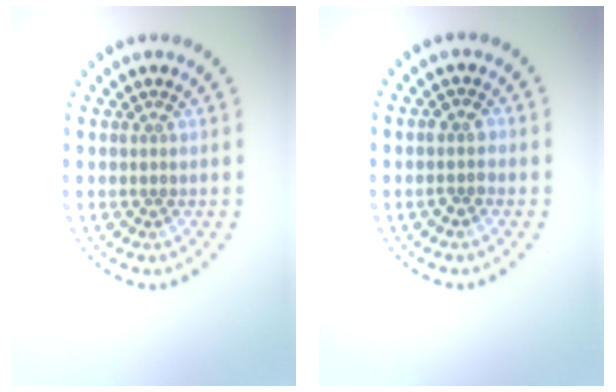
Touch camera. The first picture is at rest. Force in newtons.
{"total": 1.4, "press": 1.3, "slide": 0.5}